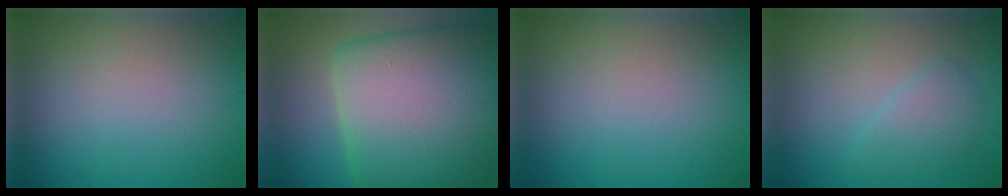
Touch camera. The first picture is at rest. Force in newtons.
{"total": 15.1, "press": 15.0, "slide": 1.1}
{"total": 0.0}
{"total": 2.3, "press": 2.3, "slide": 0.2}